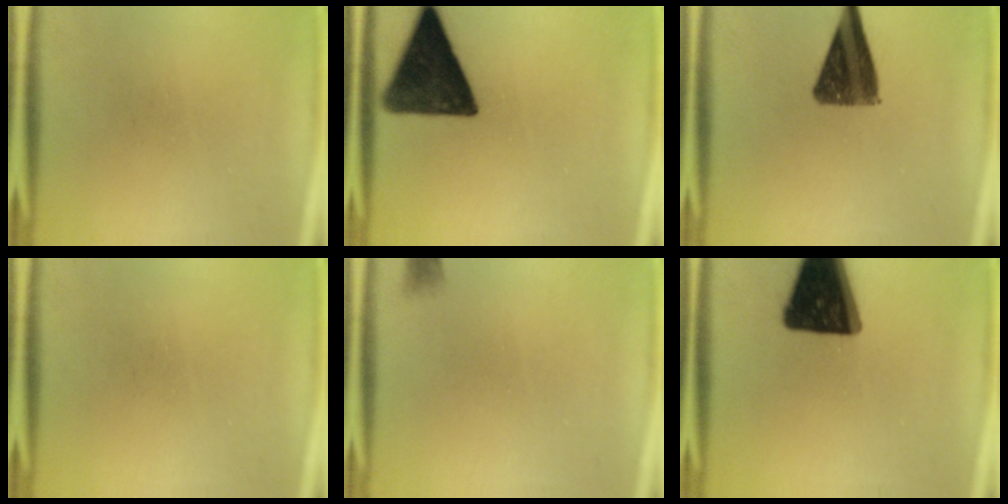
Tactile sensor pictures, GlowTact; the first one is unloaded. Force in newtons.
{"total": 14.2}
{"total": 11.2}
{"total": 0.0}
{"total": 1.2}
{"total": 18.4}